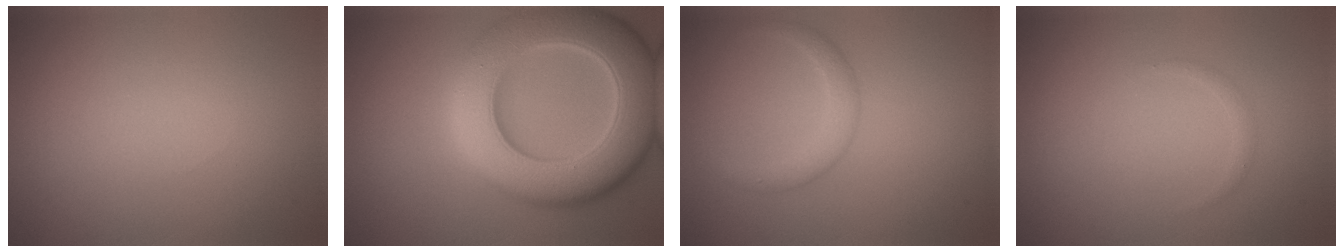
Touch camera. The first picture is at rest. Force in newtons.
{"total": 12.1, "press": 12.1, "slide": 0.6}
{"total": 2.0, "press": 2.0, "slide": 0.2}
{"total": 0.6, "press": 0.6, "slide": 0.0}